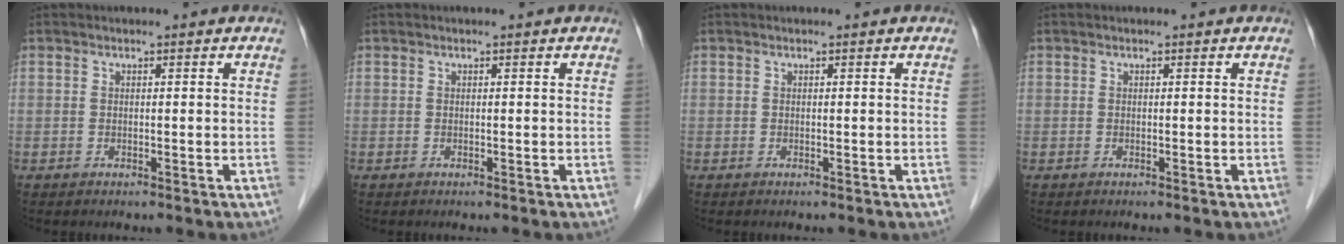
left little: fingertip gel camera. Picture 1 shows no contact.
{"total": 0.0}
{"total": 0.0}
{"total": 0.0}